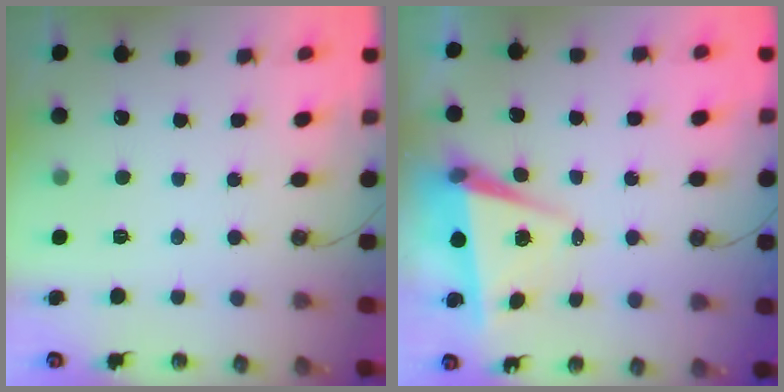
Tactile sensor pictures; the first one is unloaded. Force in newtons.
{"total": 5.8, "press": 4.6, "slide": 3.6}